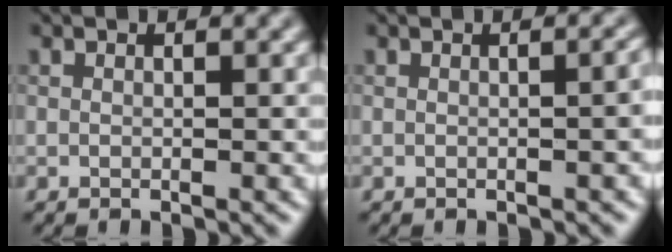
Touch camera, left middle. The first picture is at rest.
{"total": 2.3, "force": [-0.1, 1.0, 2.1], "torque": [-0.012, 0.007, 0.002]}